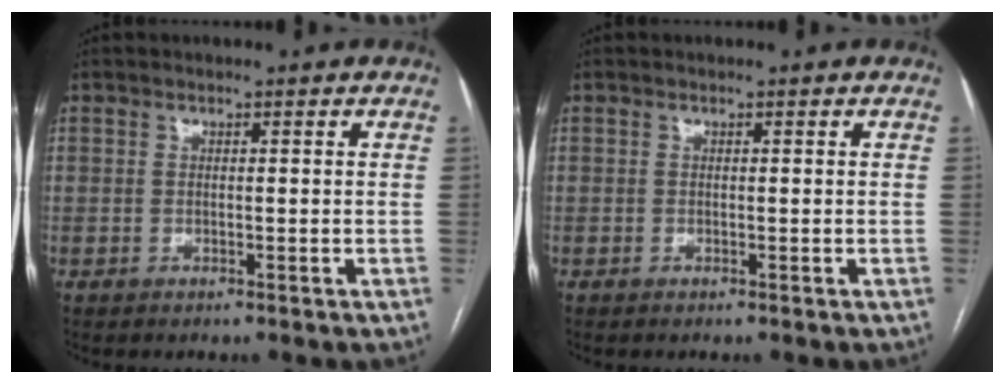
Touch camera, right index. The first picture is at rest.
{"total": 0.0}